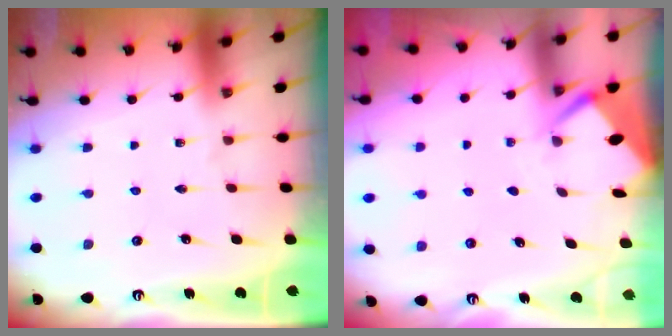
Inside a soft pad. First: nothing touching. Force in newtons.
{"total": 2.7, "press": 2.7, "slide": 0.3}